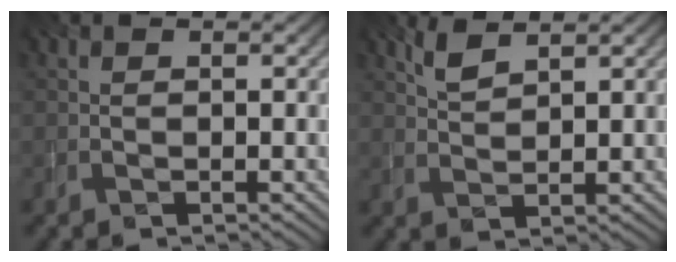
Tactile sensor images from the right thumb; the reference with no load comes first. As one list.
[{"total": 2.9, "force": [2.2, 0.8, 1.7], "torque": [-0.047, 0.001, 0.049]}]